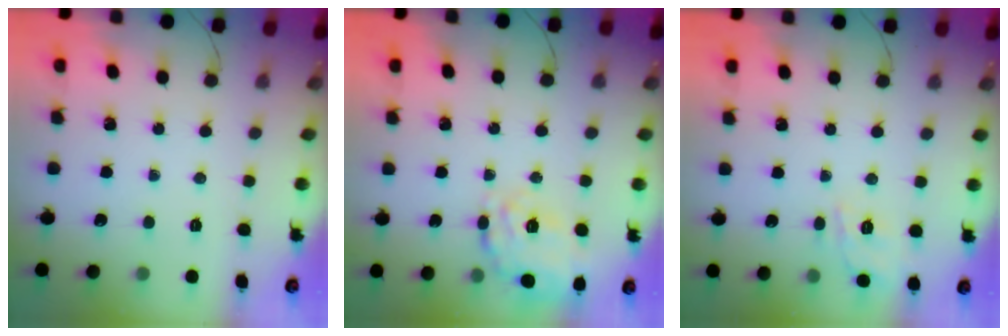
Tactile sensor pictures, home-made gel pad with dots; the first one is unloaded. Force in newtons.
{"total": 20.2, "press": 20.1, "slide": 2.2}
{"total": 8.9, "press": 8.8, "slide": 1.3}